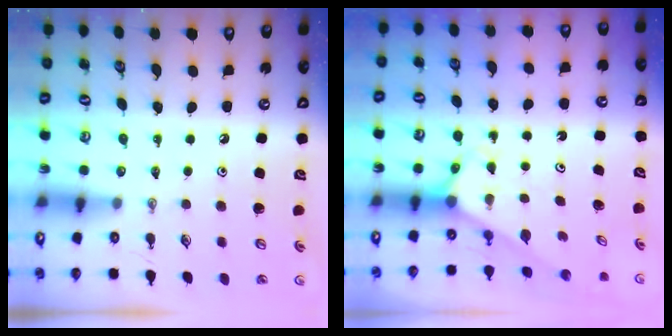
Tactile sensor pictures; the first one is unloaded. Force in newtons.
{"total": 2.7, "press": 2.7, "slide": 0.1}